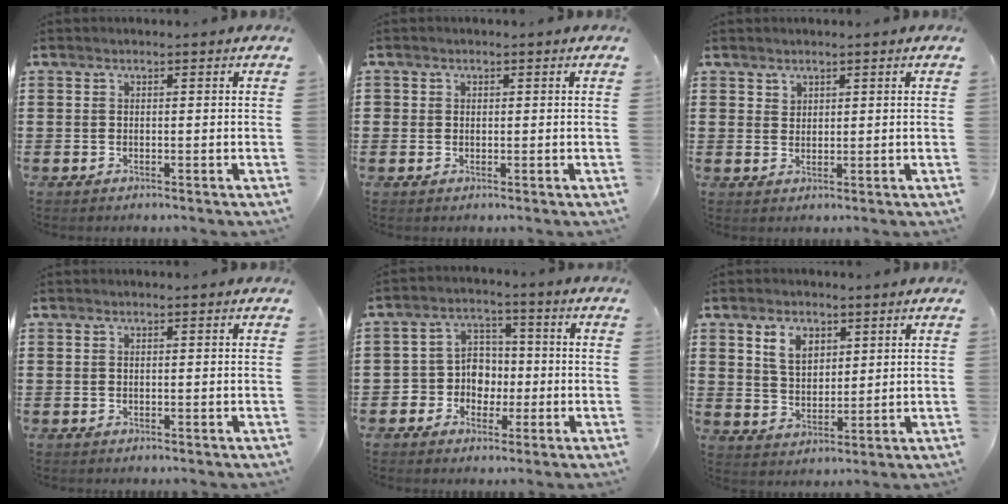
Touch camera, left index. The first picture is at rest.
{"total": 0.7, "force": [0.1, 0.7, 0.1], "torque": [-0.004, 0.004, 0.002]}
{"total": 1.6, "force": [1.3, 0.9, 0.1], "torque": [-0.003, 0.002, 0.026]}
{"total": 0.0}
{"total": 5.3, "force": [-1.3, 4.9, 1.3], "torque": [-0.042, 0.014, -0.028]}
{"total": 5.4, "force": [3.1, 3.3, 3.0], "torque": [-0.055, 0.007, 0.053]}